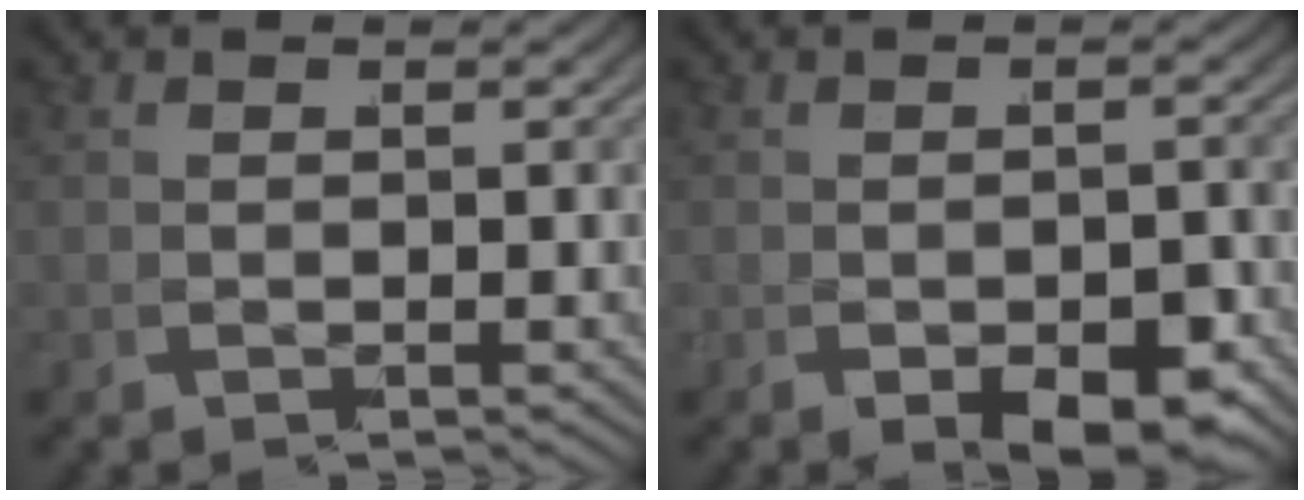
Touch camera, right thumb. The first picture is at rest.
{"total": 3.8, "force": [-1.9, 1.3, 3.0], "torque": [-0.058, -0.014, -0.017]}